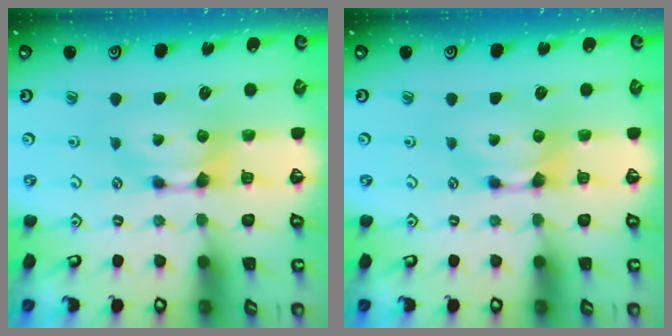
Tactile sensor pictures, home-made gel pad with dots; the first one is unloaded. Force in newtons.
{"total": 0.0}